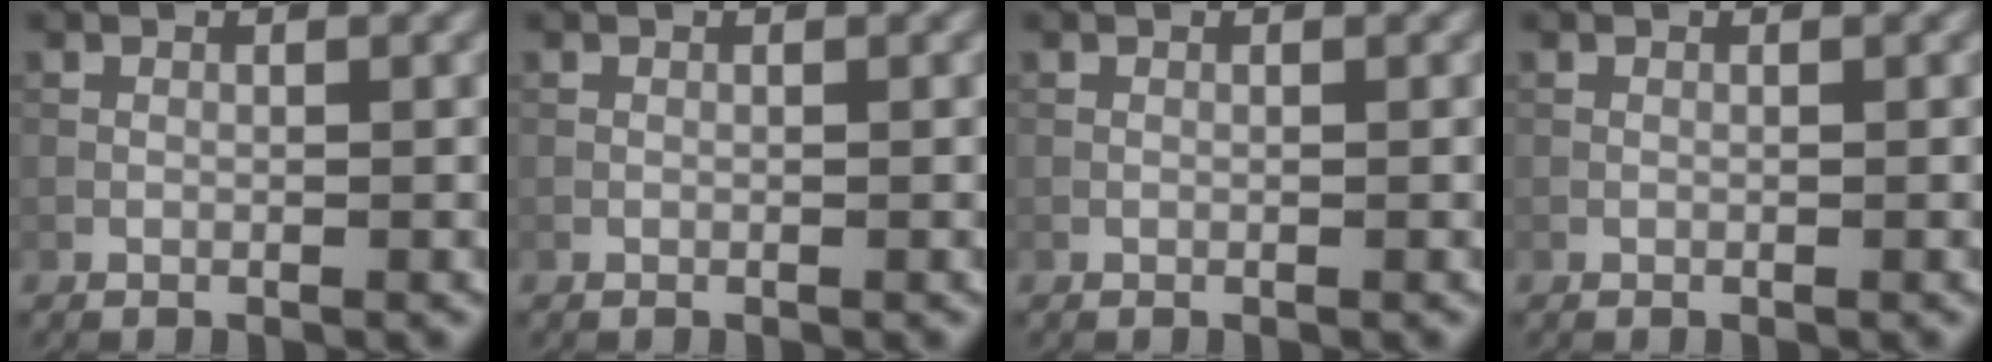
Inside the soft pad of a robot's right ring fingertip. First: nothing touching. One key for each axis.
{"total": 0.0}
{"total": 0.0}
{"total": 0.0}